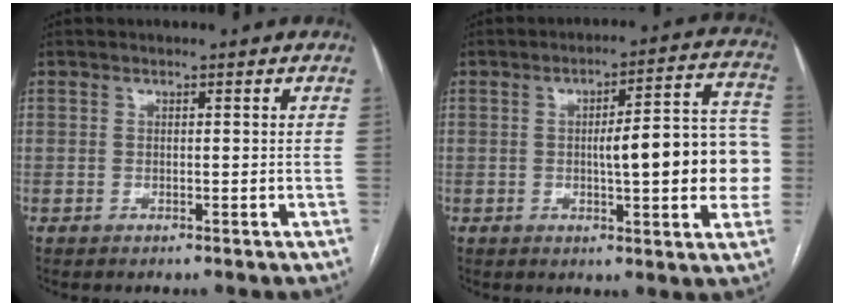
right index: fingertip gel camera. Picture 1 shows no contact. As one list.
[{"total": 14.2, "force": [-1.2, 2.9, 13.9], "torque": [-0.173, 0.031, -0.010]}]